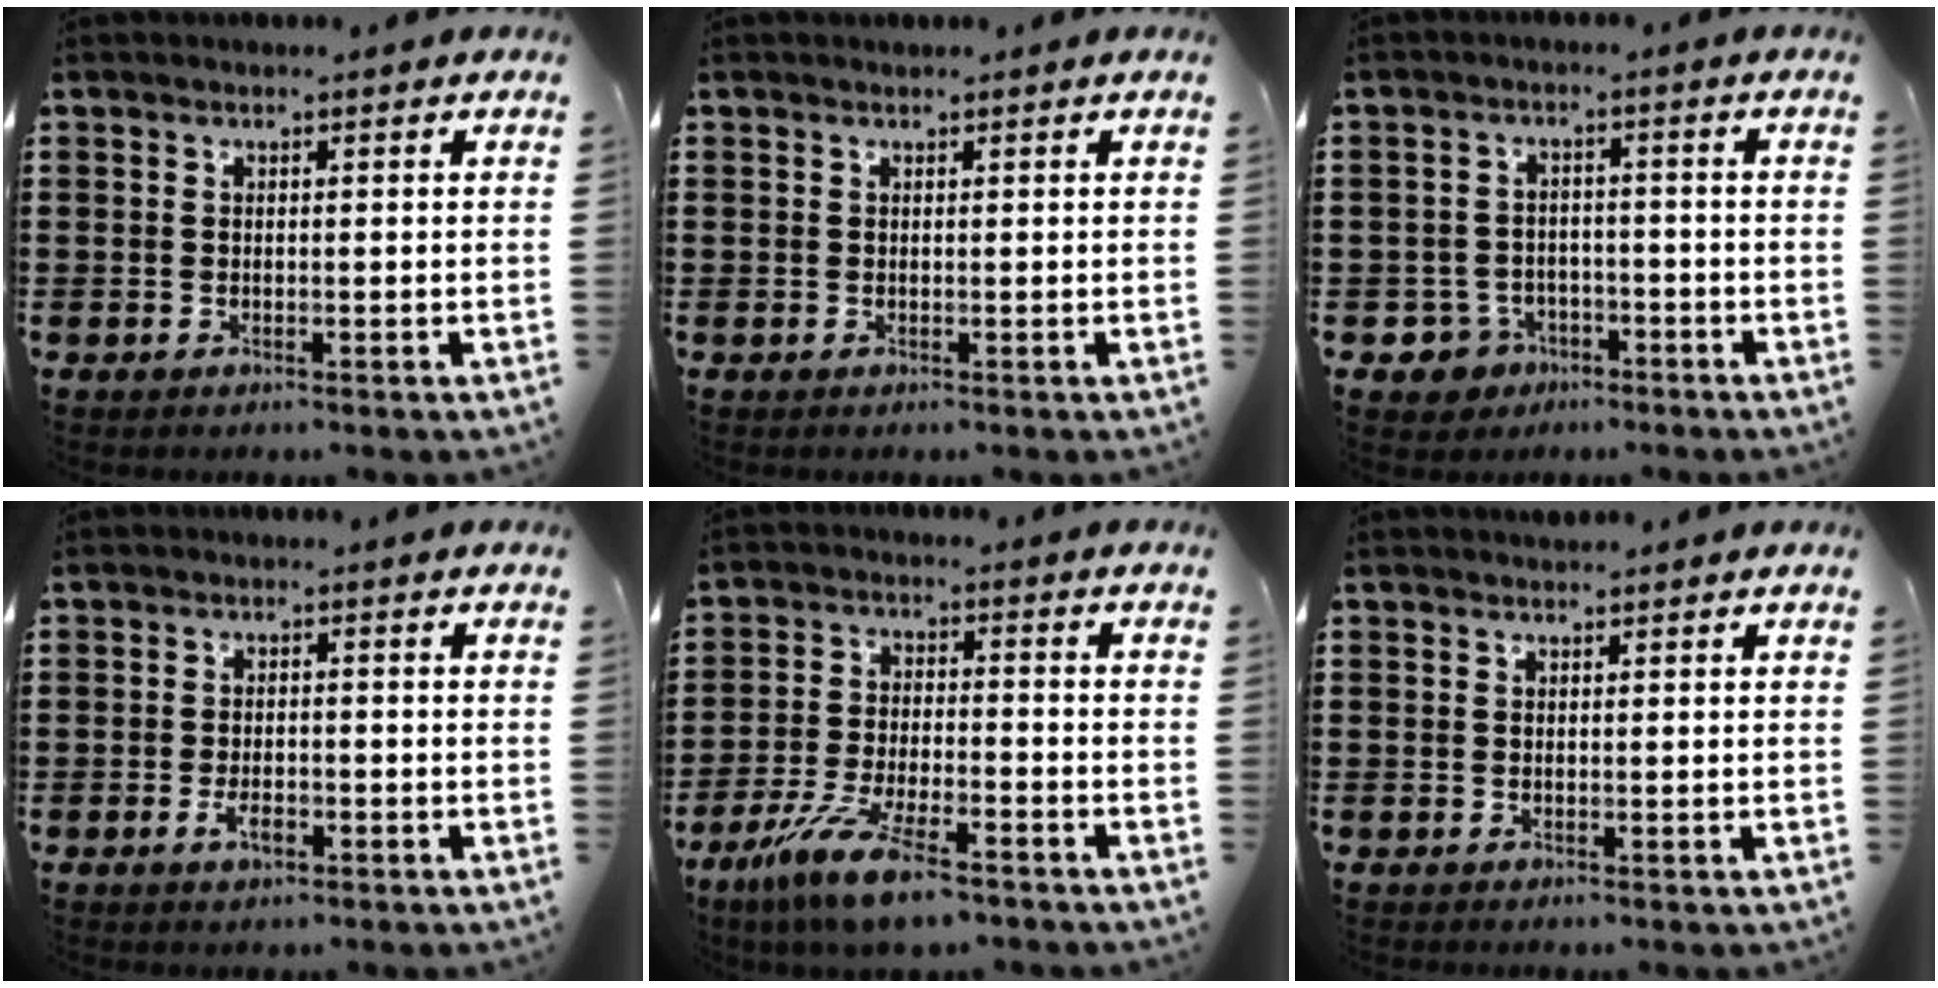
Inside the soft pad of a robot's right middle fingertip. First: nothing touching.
{"total": 0.0}
{"total": 3.6, "force": [-2.6, 2.4, 0.4], "torque": [-0.032, 0.001, -0.058]}
{"total": 2.7, "force": [-1.3, 1.1, 2.1], "torque": [-0.045, -0.001, -0.025]}
{"total": 9.4, "force": [-6.9, 1.6, 6.2], "torque": [-0.131, -0.001, -0.133]}
{"total": 0.5, "force": [0.5, 0.1, -0.1], "torque": [-0.001, -0.001, 0.010]}